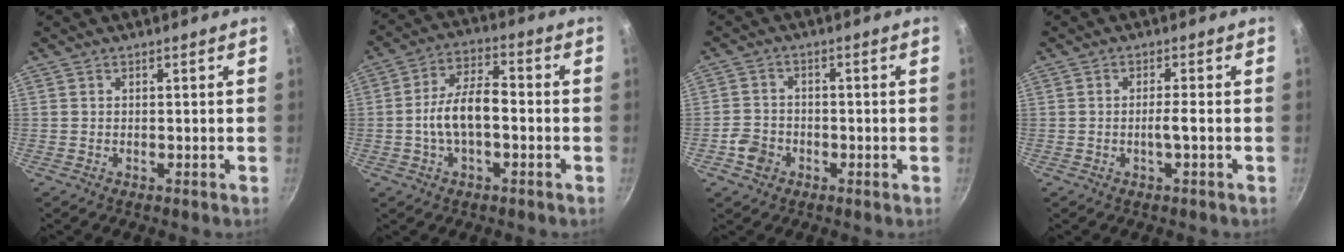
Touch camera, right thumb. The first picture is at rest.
{"total": 10.0, "force": [-1.7, 4.9, 8.5], "torque": [-0.140, 0.036, -0.036]}
{"total": 4.5, "force": [-2.1, 3.6, 1.7], "torque": [-0.026, 0.022, -0.041]}
{"total": 2.3, "force": [-0.8, -0.2, 2.1], "torque": [-0.042, 0.008, -0.015]}